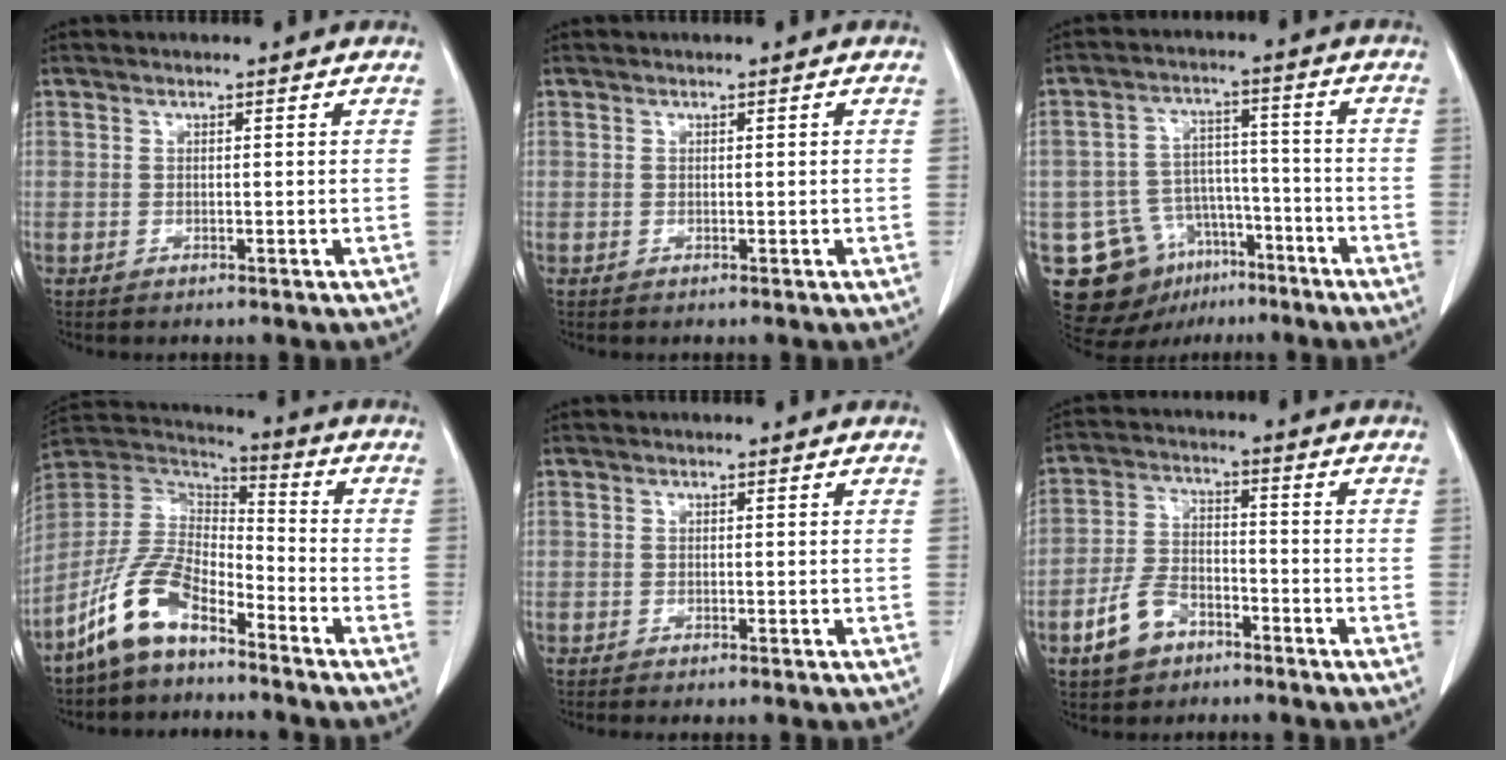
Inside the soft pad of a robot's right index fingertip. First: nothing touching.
{"total": 0.0}
{"total": 12.0, "force": [-6.7, 8.9, 4.4], "torque": [-0.076, 0.036, -0.096]}
{"total": 11.2, "force": [-7.7, 4.2, 6.9], "torque": [-0.162, 0.015, -0.156]}
{"total": 1.7, "force": [-1.5, 0.0, 0.9], "torque": [-0.017, -0.005, -0.018]}
{"total": 7.4, "force": [-4.5, 4.3, 3.9], "torque": [-0.096, 0.008, -0.079]}